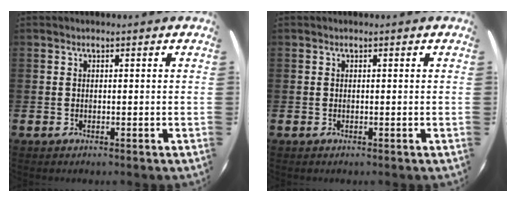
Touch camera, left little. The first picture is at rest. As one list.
[{"total": 0.0}]